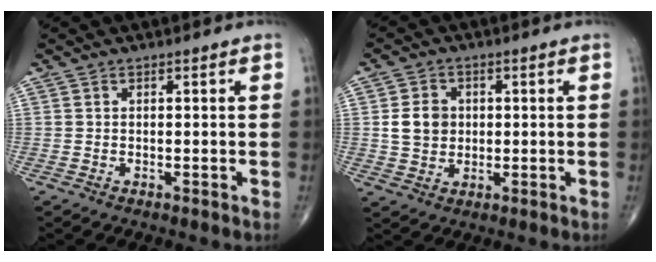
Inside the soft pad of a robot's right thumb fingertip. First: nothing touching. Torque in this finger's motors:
{"motor_torque": [0.18, 1.56, 0.56, -0.25, 0.04]}